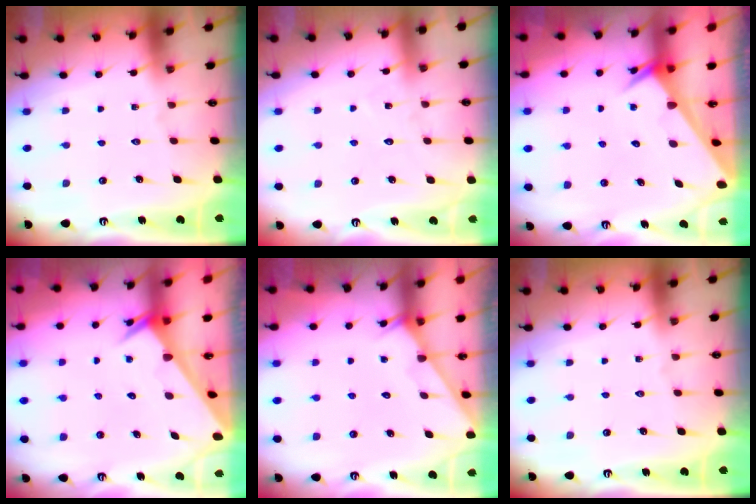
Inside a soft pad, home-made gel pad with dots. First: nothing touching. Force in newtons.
{"total": 6.2, "press": 6.2, "slide": 0.6}
{"total": 2.6, "press": 2.6, "slide": 0.1}
{"total": 2.4, "press": 2.4, "slide": 0.0}
{"total": 2.7, "press": 2.7, "slide": 0.2}
{"total": 0.0}